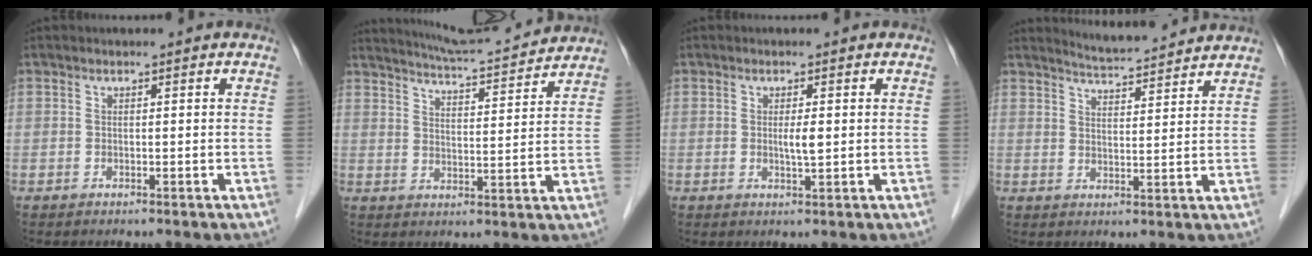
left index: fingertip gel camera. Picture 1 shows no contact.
{"total": 12.2, "force": [11.7, -0.1, 3.5], "torque": [-0.063, 0.010, 0.168]}
{"total": 1.9, "force": [0.1, 0.2, 1.9], "torque": [-0.036, -0.002, 0.003]}
{"total": 7.4, "force": [7.2, -0.1, 1.5], "torque": [-0.040, 0.009, 0.110]}